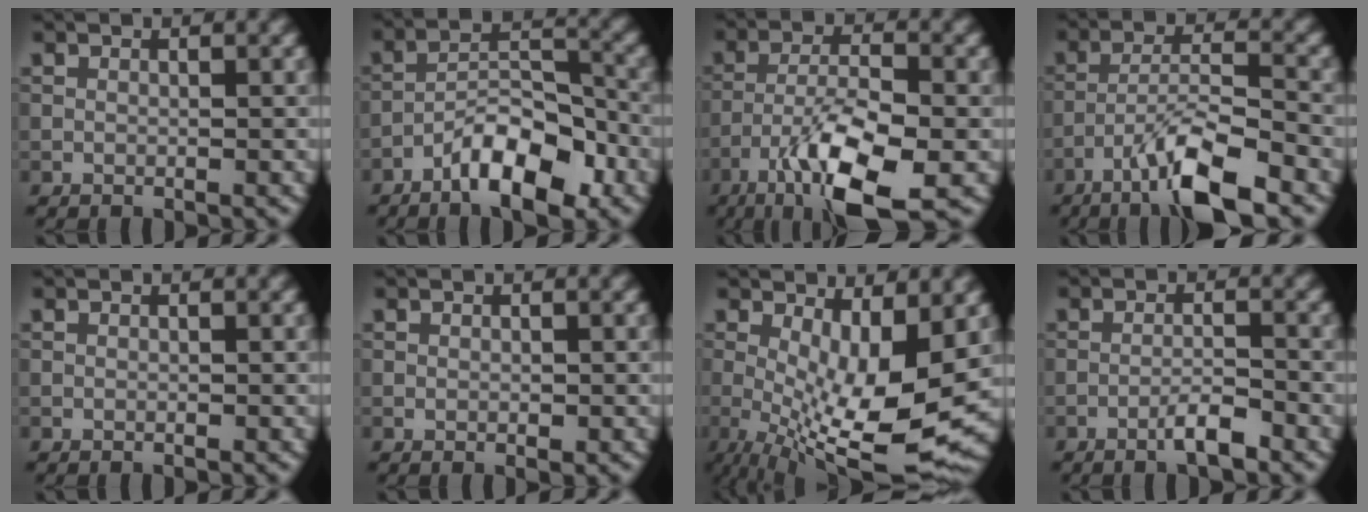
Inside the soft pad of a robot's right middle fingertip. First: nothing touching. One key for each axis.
{"total": 7.3, "fx": -4.3, "fy": 2.5, "fz": 5.3, "tx": -0.081, "ty": 0.015, "tz": -0.077}
{"total": 10.0, "fx": -5.3, "fy": 2.9, "fz": 7.9, "tx": -0.144, "ty": -0.004, "tz": -0.099}
{"total": 7.6, "fx": -4.8, "fy": 1.4, "fz": 5.7, "tx": -0.102, "ty": 0.007, "tz": -0.089}
{"total": 0.0}
{"total": 0.8, "fx": -0.1, "fy": 0.4, "fz": 0.6, "tx": -0.011, "ty": 0.000, "tz": -0.001}
{"total": 11.5, "fx": -1.0, "fy": 3.8, "fz": 10.8, "tx": -0.177, "ty": -0.026, "tz": -0.005}
{"total": 2.5, "fx": -1.6, "fy": 0.3, "fz": 1.9, "tx": -0.033, "ty": 0.006, "tz": -0.032}